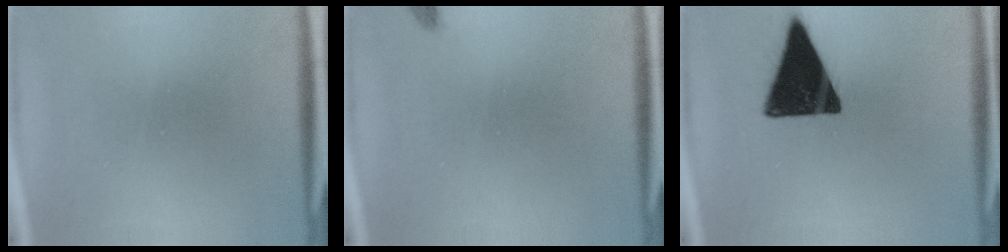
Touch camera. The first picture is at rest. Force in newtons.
{"total": 1.1}
{"total": 17.6}